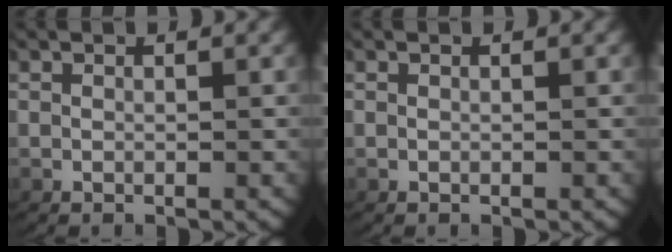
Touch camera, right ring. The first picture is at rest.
{"total": 0.0}